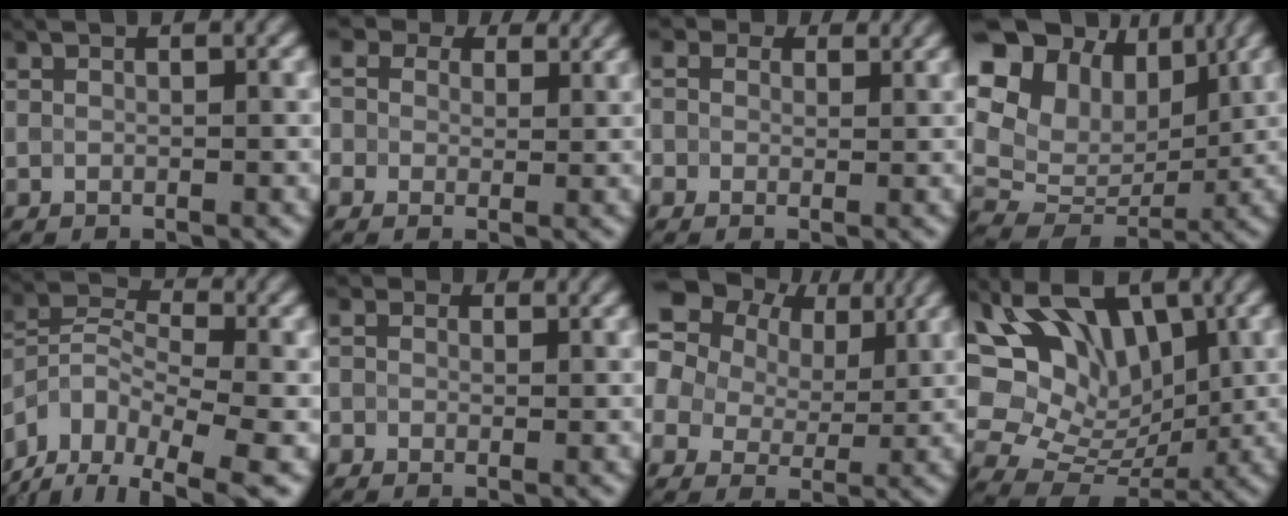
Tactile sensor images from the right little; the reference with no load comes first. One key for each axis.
{"total": 8.8, "fx": 4.8, "fy": 6.4, "fz": 3.7, "tx": -0.089, "ty": 0.035, "tz": 0.052}
{"total": 5.8, "fx": 3.0, "fy": 4.3, "fz": 2.3, "tx": -0.056, "ty": 0.020, "tz": 0.020}
{"total": 18.8, "fx": 6.4, "fy": 14.8, "fz": 9.8, "tx": -0.220, "ty": 0.033, "tz": 0.108}
{"total": 8.5, "fx": -5.3, "fy": 4.5, "fz": 5.0, "tx": -0.089, "ty": -0.002, "tz": -0.111}
{"total": 2.6, "fx": 0.9, "fy": 2.2, "fz": 1.0, "tx": -0.007, "ty": 0.008, "tz": -0.019}
{"total": 14.6, "fx": 7.4, "fy": 9.9, "fz": 7.6, "tx": -0.183, "ty": 0.048, "tz": 0.117}
{"total": 11.1, "fx": 4.2, "fy": 7.2, "fz": 7.2, "tx": -0.119, "ty": 0.021, "tz": 0.070}